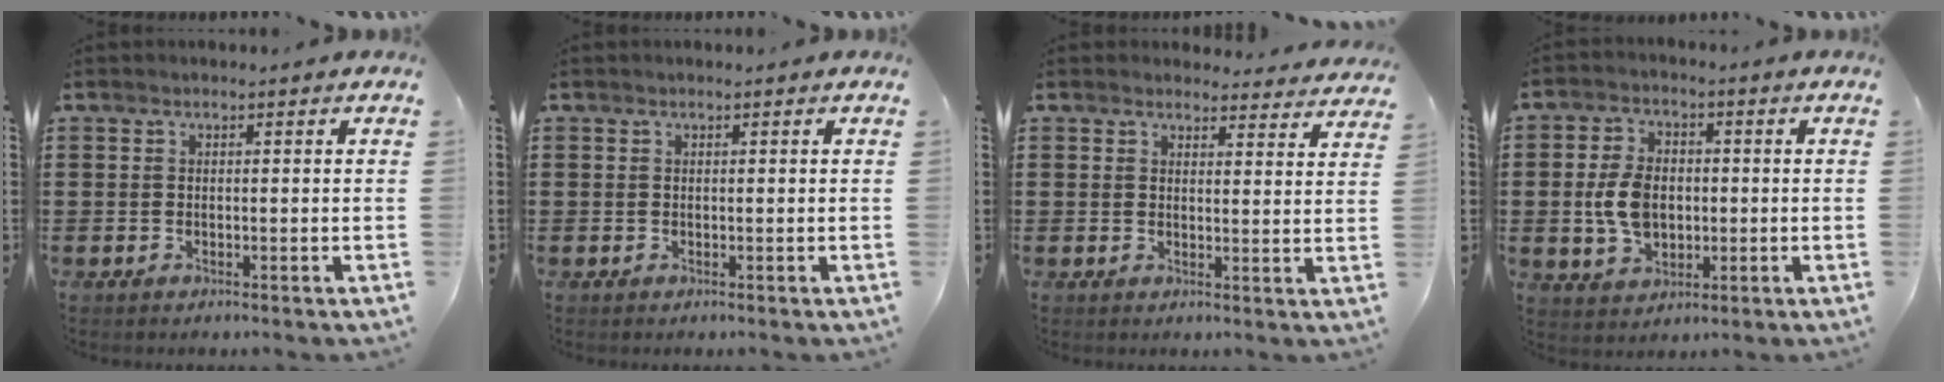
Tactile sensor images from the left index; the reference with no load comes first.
{"total": 0.0}
{"total": 3.4, "force": [3.3, 0.6, 0.4], "torque": [-0.008, -0.016, 0.060]}
{"total": 7.2, "force": [-0.5, 4.9, 5.3], "torque": [-0.130, 0.006, -0.015]}